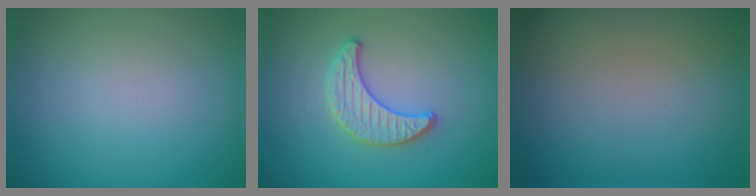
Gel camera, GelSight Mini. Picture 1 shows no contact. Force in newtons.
{"total": 2.4, "press": 2.4, "slide": 0.1}
{"total": 0.0}